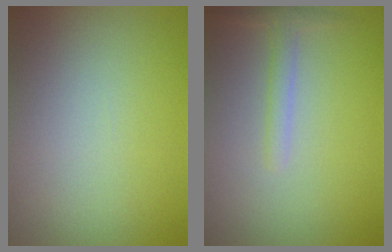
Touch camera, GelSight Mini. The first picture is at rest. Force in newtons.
{"total": 1.5, "press": 1.5, "slide": 0.0}